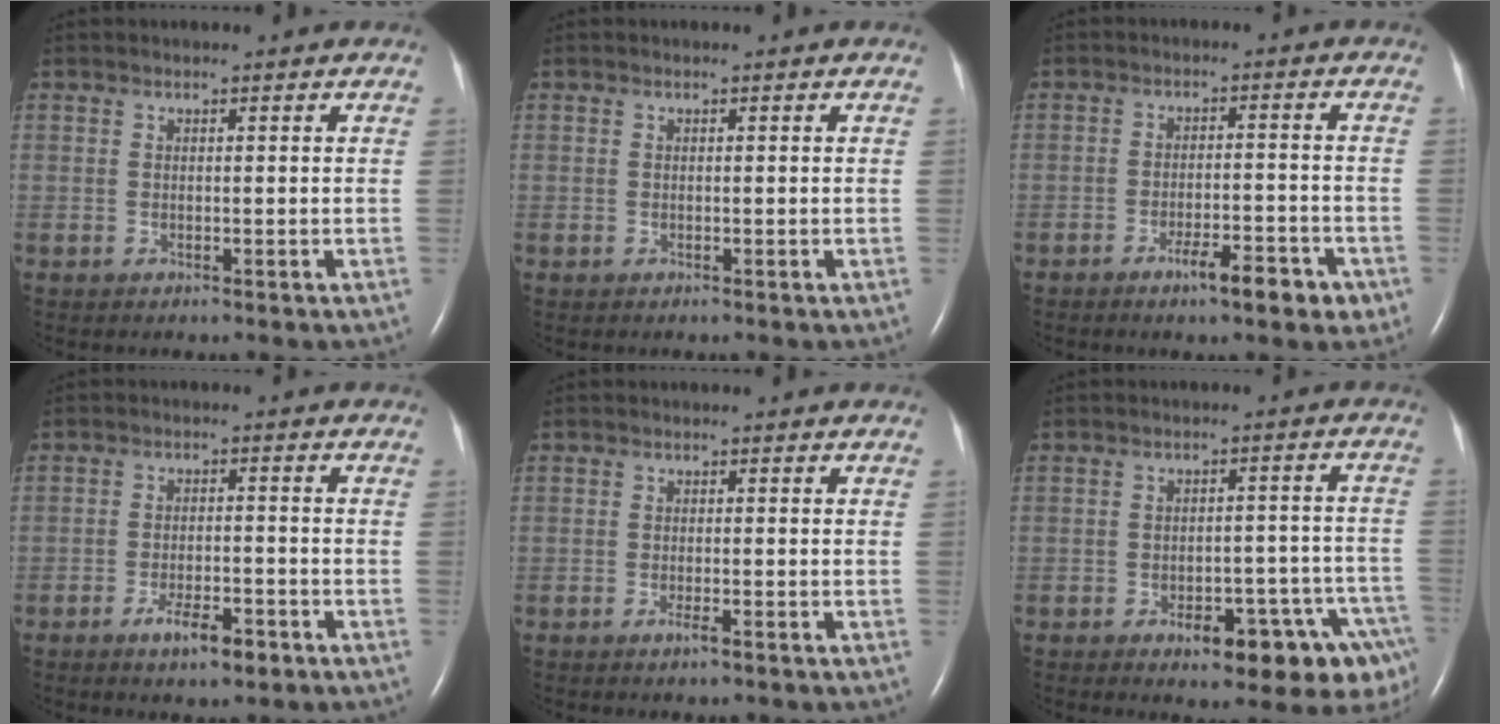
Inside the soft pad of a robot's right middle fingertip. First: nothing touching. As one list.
[{"total": 0.0}, {"total": 5.9, "force": [-3.6, 1.3, 4.5], "torque": [-0.069, 0.001, -0.051]}, {"total": 4.9, "force": [-3.0, 1.3, 3.6], "torque": [-0.070, -0.002, -0.045]}, {"total": 1.2, "force": [-0.8, 0.0, 0.9], "torque": [-0.024, -0.002, -0.012]}, {"total": 12.7, "force": [-7.8, 3.8, 9.2], "torque": [-0.051, 0.033, -0.094]}]